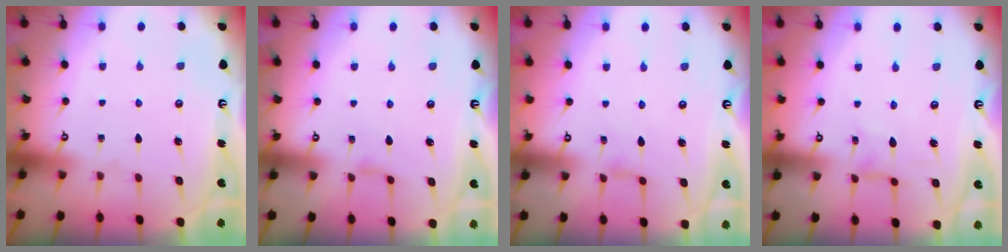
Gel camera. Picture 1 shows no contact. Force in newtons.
{"total": 2.4, "press": 2.3, "slide": 0.5}
{"total": 1.4, "press": 1.3, "slide": 0.3}
{"total": 0.0}